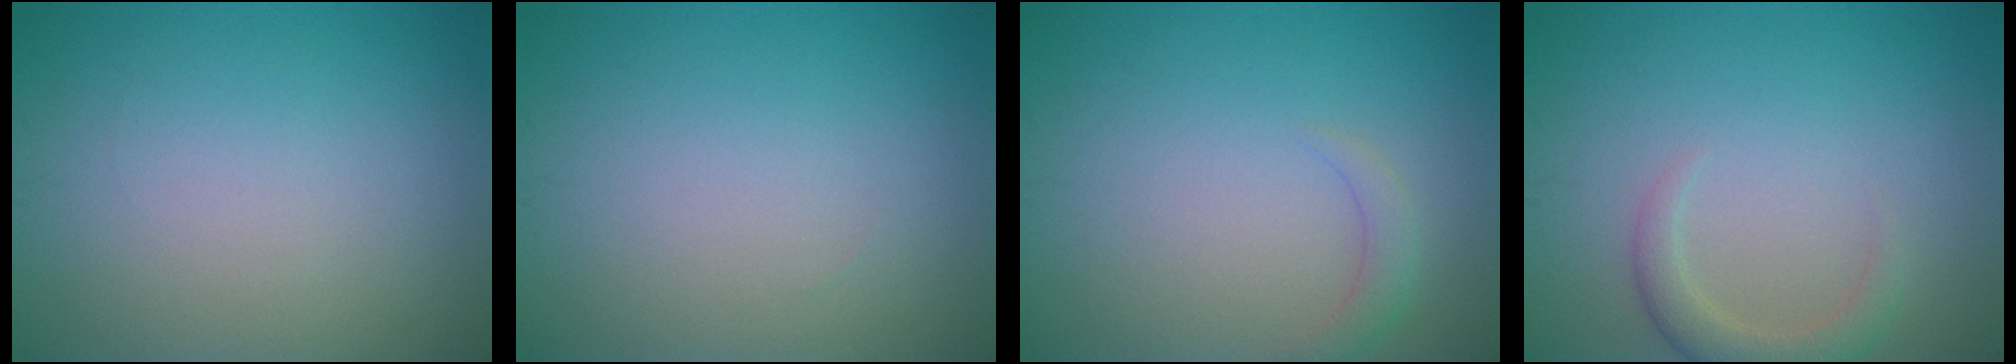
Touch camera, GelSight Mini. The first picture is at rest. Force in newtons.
{"total": 0.0}
{"total": 1.4, "press": 1.4, "slide": 0.2}
{"total": 2.4, "press": 2.4, "slide": 0.3}